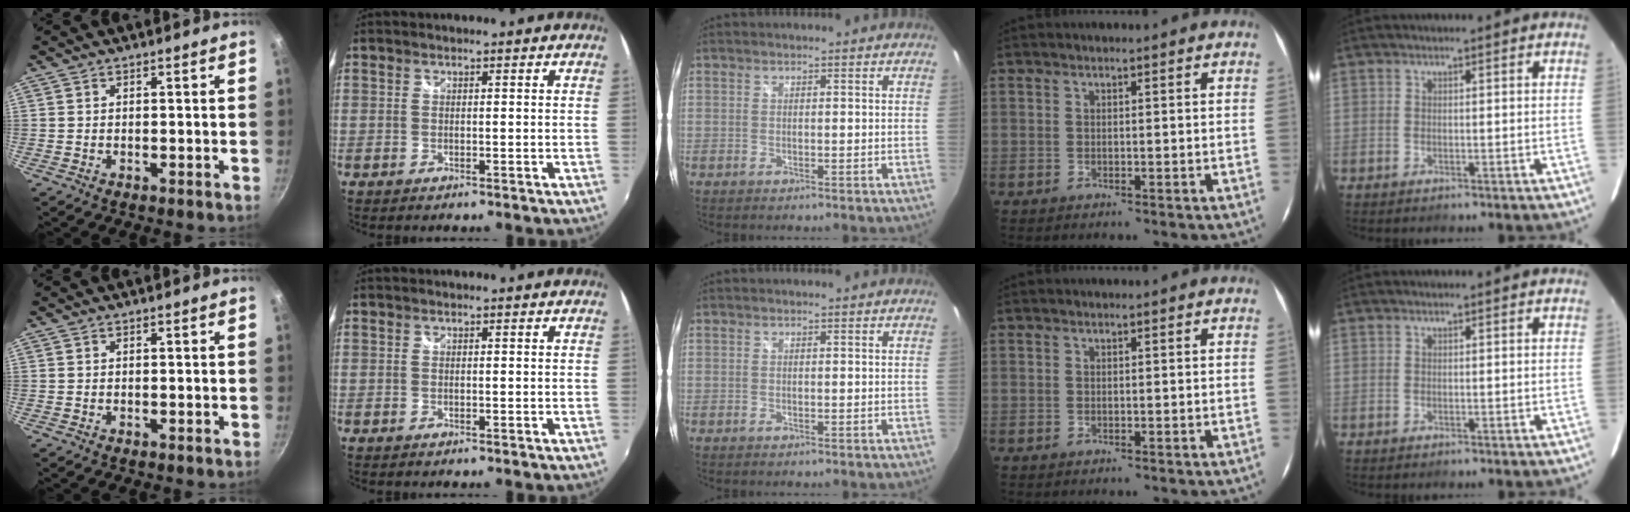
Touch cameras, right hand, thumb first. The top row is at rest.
{}